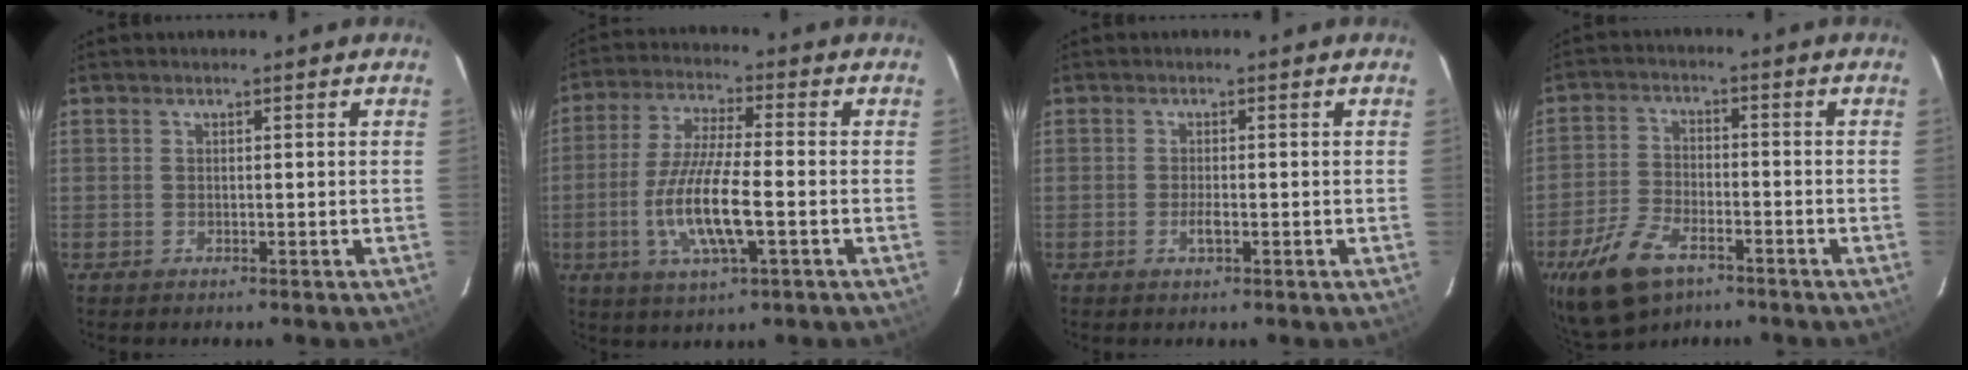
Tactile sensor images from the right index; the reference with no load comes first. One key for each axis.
{"total": 12.5, "fx": -3.2, "fy": 2.6, "fz": 11.8, "tx": -0.242, "ty": -0.009, "tz": -0.064}
{"total": 1.9, "fx": -0.7, "fy": 0.6, "fz": 1.6, "tx": -0.033, "ty": -0.002, "tz": -0.013}
{"total": 11.8, "fx": -7.3, "fy": 6.0, "fz": 7.0, "tx": -0.168, "ty": -0.011, "tz": -0.137}